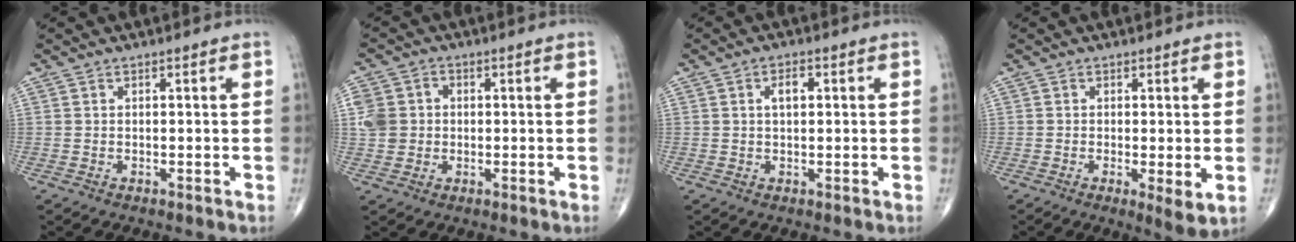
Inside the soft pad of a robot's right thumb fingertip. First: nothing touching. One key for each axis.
{"total": 6.6, "fx": 0.4, "fy": 5.9, "fz": 2.9, "tx": -0.046, "ty": 0.012, "tz": 0.007}
{"total": 3.1, "fx": 0.8, "fy": 1.6, "fz": 2.5, "tx": -0.040, "ty": 0.004, "tz": 0.012}
{"total": 4.1, "fx": -0.6, "fy": 0.9, "fz": 3.9, "tx": -0.069, "ty": -0.016, "tz": -0.014}